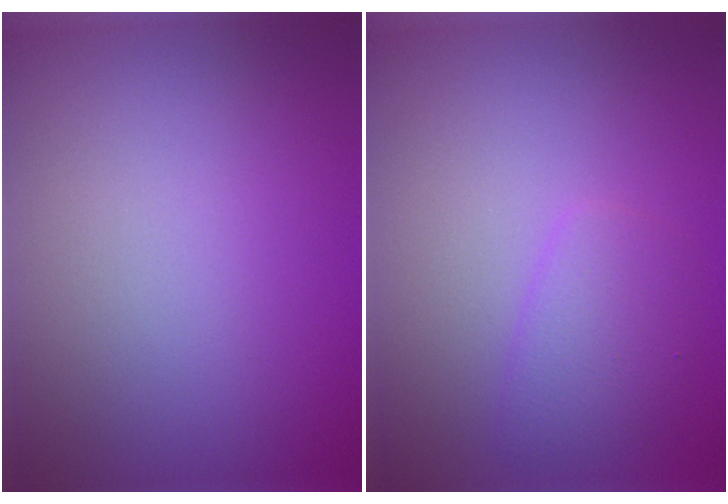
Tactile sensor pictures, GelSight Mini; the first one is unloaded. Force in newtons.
{"total": 2.2, "press": 2.2, "slide": 0.1}